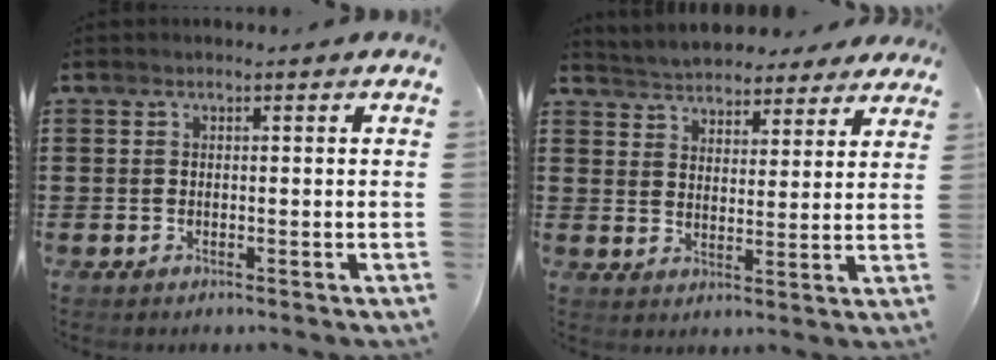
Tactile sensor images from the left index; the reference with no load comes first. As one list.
[{"total": 4.5, "force": [4.4, 1.0, -0.1], "torque": [-0.020, -0.019, 0.078]}]